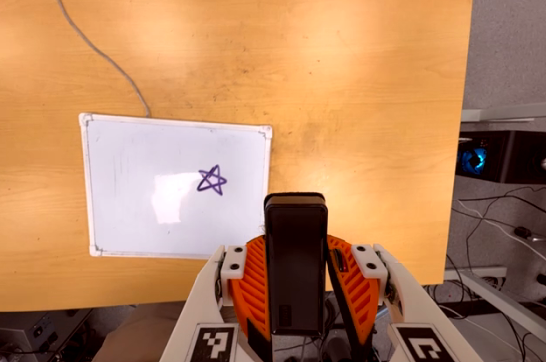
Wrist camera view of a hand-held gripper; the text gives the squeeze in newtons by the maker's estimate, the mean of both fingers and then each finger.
{"total": 5.0, "left": 3.8, "right": 6.2}